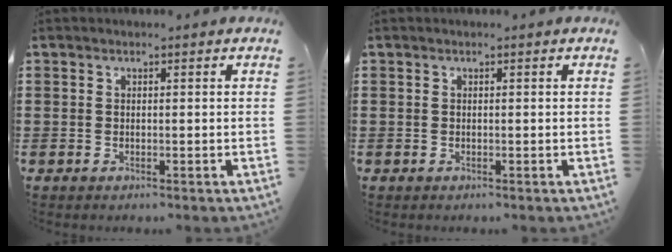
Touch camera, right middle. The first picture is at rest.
{"total": 0.0}